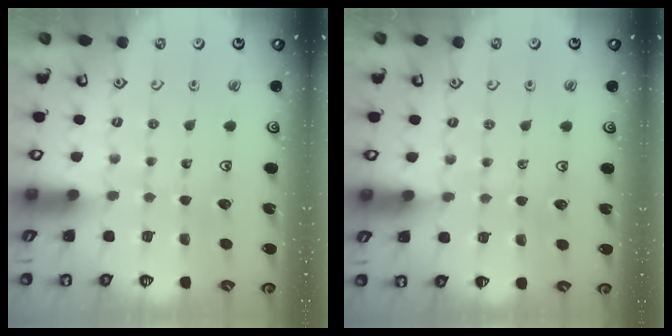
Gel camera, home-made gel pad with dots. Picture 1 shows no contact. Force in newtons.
{"total": 3.5, "press": 3.5, "slide": 0.6}